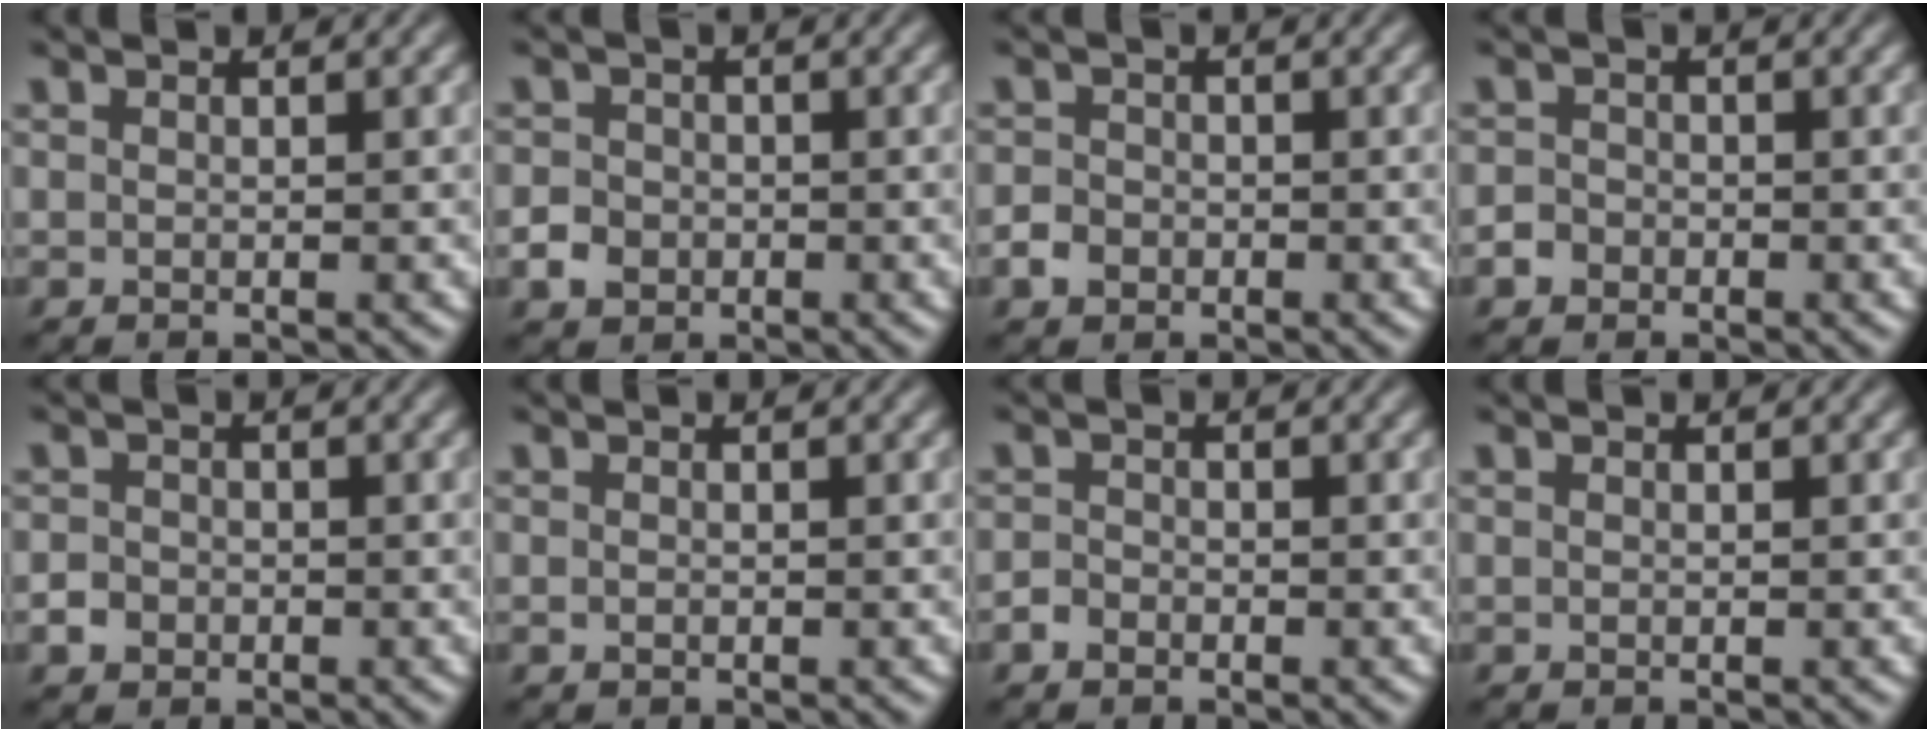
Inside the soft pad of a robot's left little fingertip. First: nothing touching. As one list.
[{"total": 2.4, "force": [-0.9, 2.1, 0.7], "torque": [0.003, 0.003, -0.022]}, {"total": 1.8, "force": [-0.9, 1.5, 0.5], "torque": [0.003, 0.003, -0.017]}, {"total": 2.5, "force": [-1.2, 2.1, 0.5], "torque": [0.008, 0.008, -0.031]}, {"total": 2.4, "force": [-1.0, 2.1, 0.5], "torque": [0.006, 0.009, -0.026]}, {"total": 0.0}, {"total": 1.4, "force": [-0.8, 1.1, 0.4], "torque": [0.005, 0.006, -0.017]}, {"total": 0.0}]